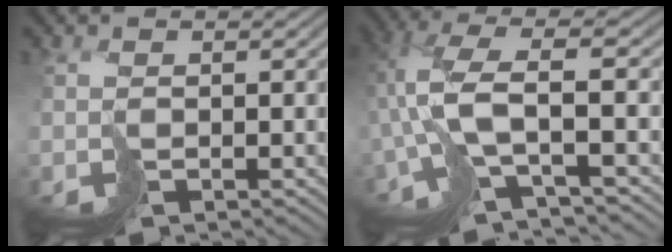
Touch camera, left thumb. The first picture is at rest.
{"total": 8.4, "force": [-1.7, 2.6, 7.8], "torque": [-0.160, 0.008, -0.044]}